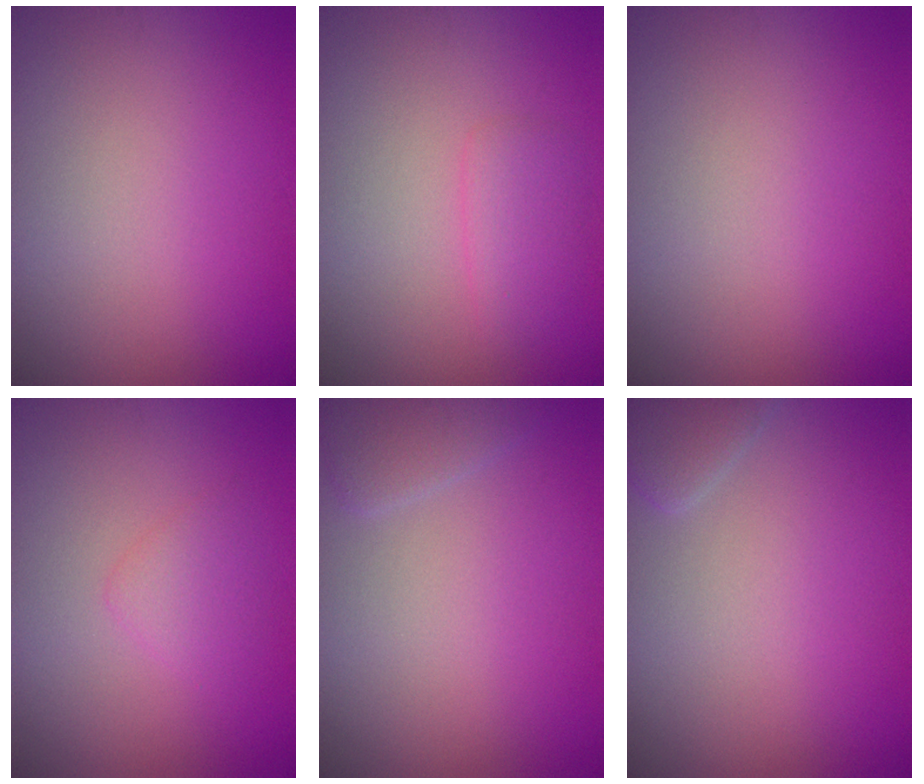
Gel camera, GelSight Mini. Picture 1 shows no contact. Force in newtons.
{"total": 1.6, "press": 1.6, "slide": 0.2}
{"total": 0.0}
{"total": 1.4, "press": 1.4, "slide": 0.1}
{"total": 1.6, "press": 1.6, "slide": 0.2}
{"total": 1.7, "press": 1.7, "slide": 0.1}